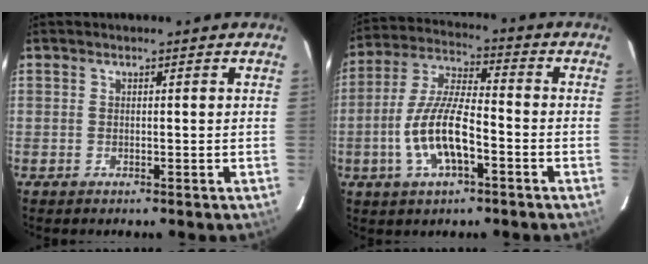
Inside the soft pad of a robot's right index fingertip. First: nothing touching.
{"total": 12.3, "force": [-4.2, 4.1, 10.8], "torque": [-0.227, -0.001, -0.078]}